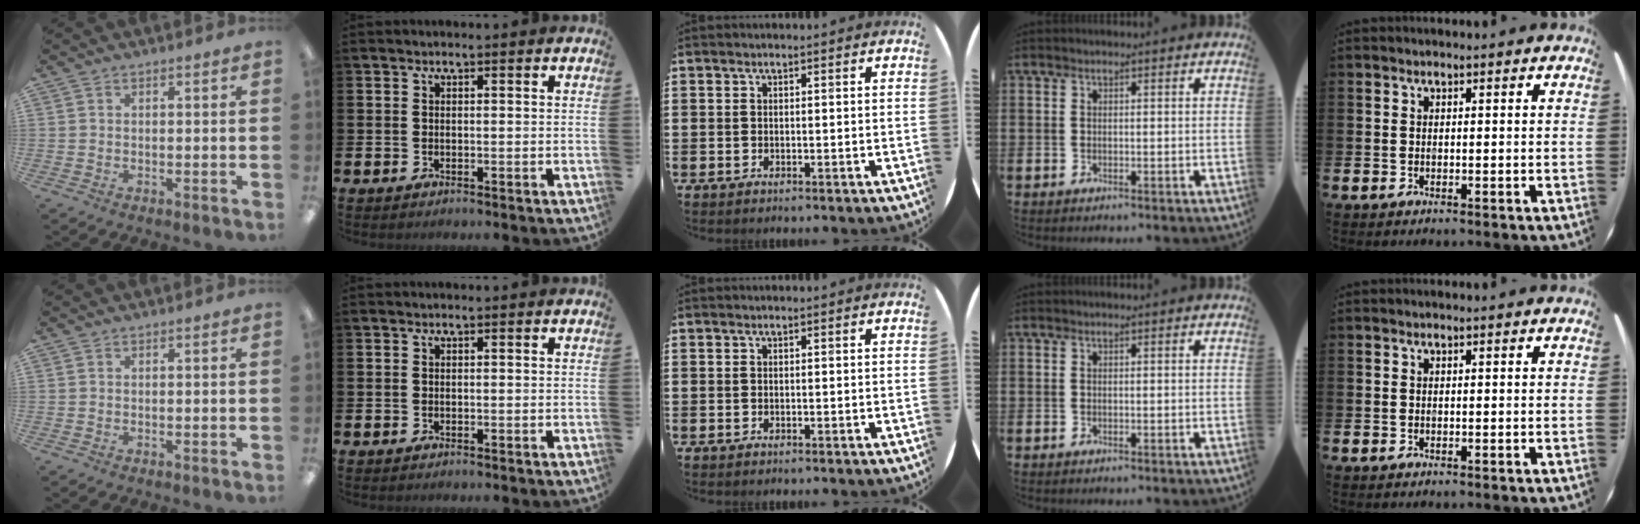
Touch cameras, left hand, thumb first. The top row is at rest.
{}